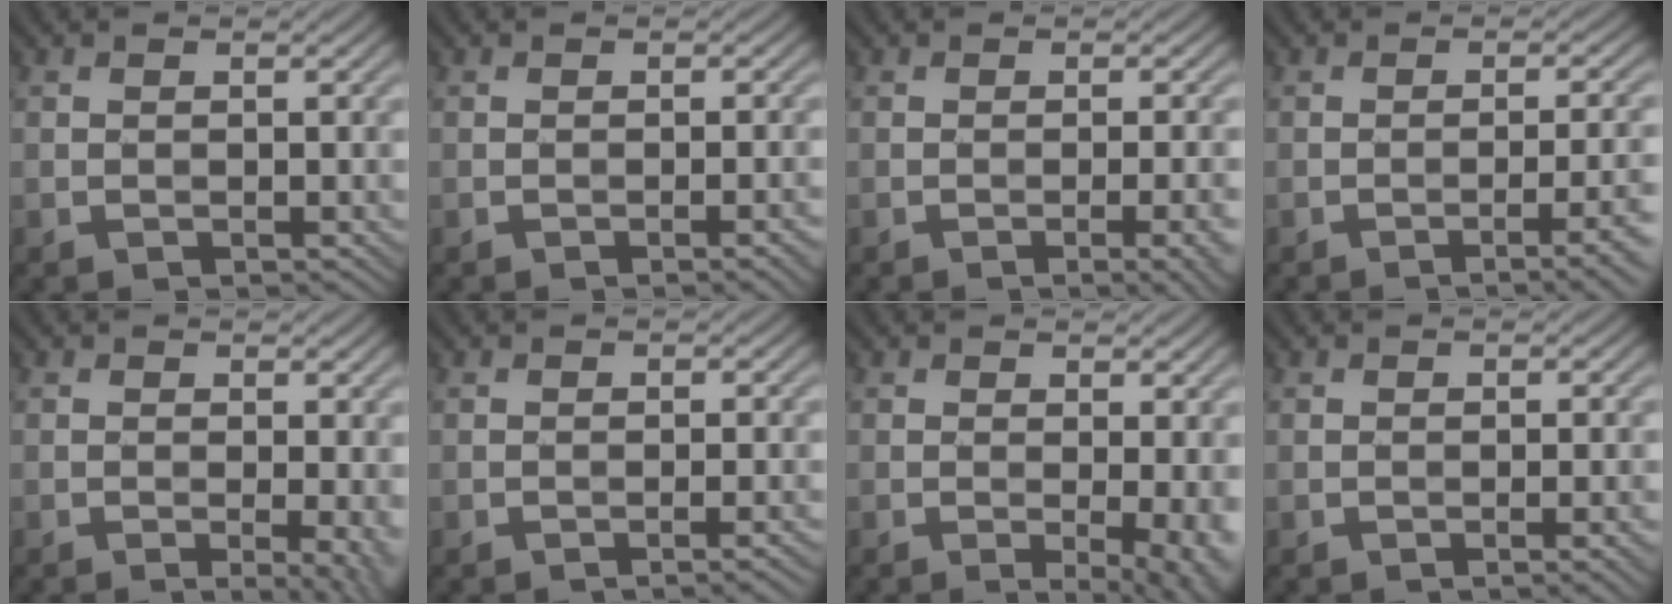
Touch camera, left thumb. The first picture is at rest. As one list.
[{"total": 2.0, "force": [-0.8, 0.3, 1.8], "torque": [-0.021, 0.006, -0.014]}, {"total": 4.3, "force": [-1.5, 1.0, 3.9], "torque": [-0.047, 0.005, -0.020]}, {"total": 5.6, "force": [-2.3, 1.3, 5.0], "torque": [-0.066, 0.006, -0.032]}, {"total": 3.7, "force": [-0.7, 0.9, 3.6], "torque": [-0.051, -0.006, -0.009]}, {"total": 1.5, "force": [-0.7, 0.2, 1.3], "torque": [-0.012, 0.007, -0.017]}, {"total": 5.5, "force": [-0.6, 1.6, 5.3], "torque": [-0.068, -0.006, -0.005]}, {"total": 1.8, "force": [-0.7, 0.3, 1.6], "torque": [-0.022, 0.003, -0.011]}]